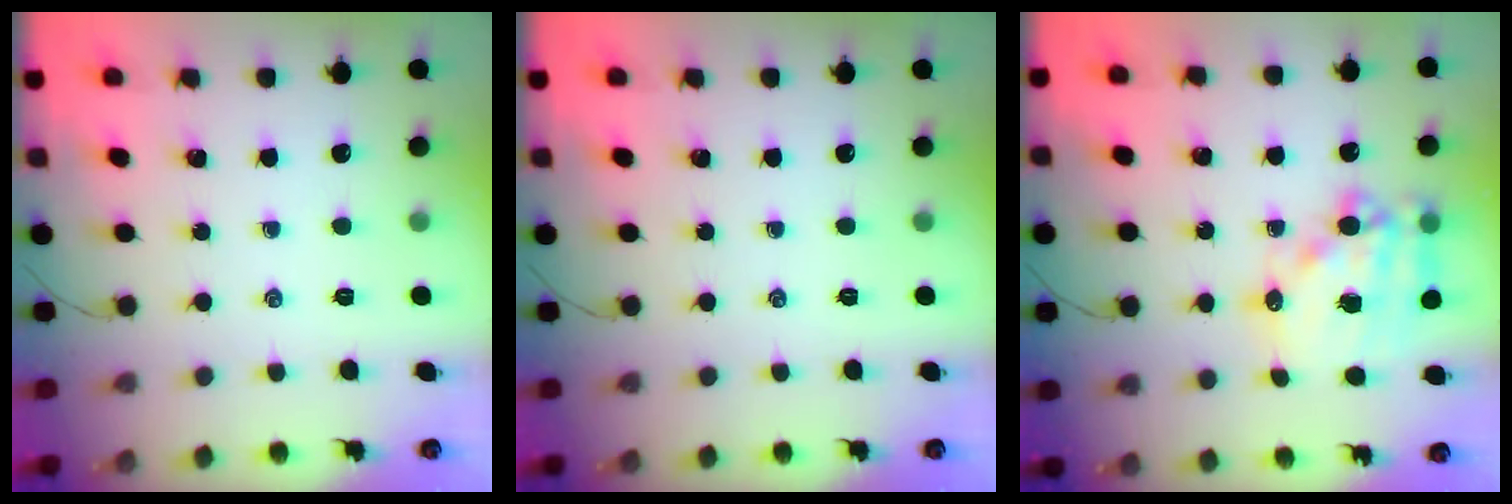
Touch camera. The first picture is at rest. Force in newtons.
{"total": 0.0}
{"total": 16.4, "press": 16.1, "slide": 3.3}